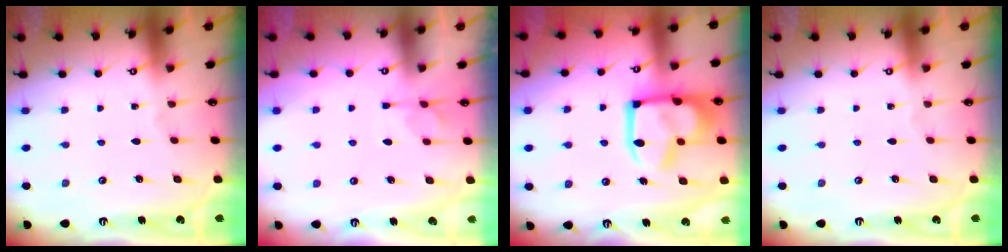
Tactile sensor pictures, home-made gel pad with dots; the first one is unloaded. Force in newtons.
{"total": 4.3, "press": 4.0, "slide": 1.5}
{"total": 18.4, "press": 18.3, "slide": 2.2}
{"total": 0.0}